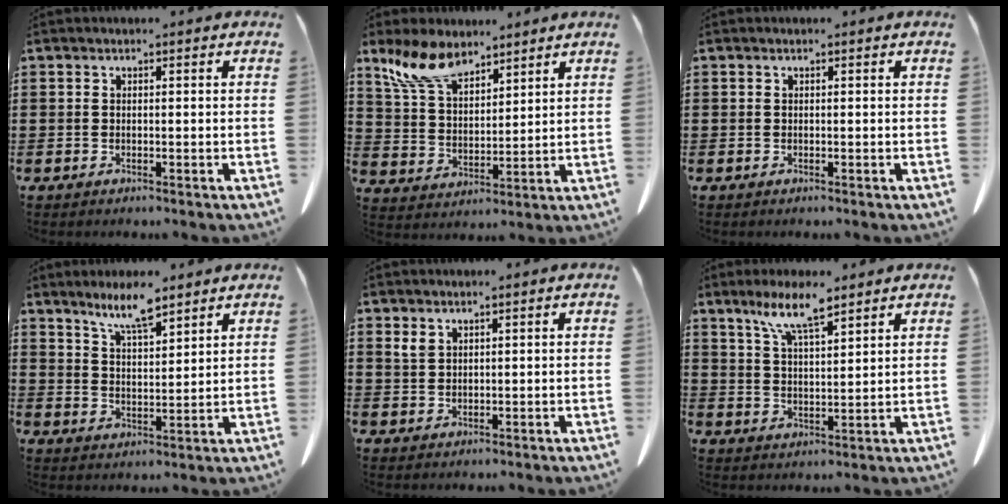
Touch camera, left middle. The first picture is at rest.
{"total": 9.1, "force": [7.0, 3.7, 4.5], "torque": [-0.113, -0.010, 0.134]}
{"total": 0.0}
{"total": 6.9, "force": [5.7, 1.0, 3.8], "torque": [-0.089, -0.016, 0.104]}
{"total": 2.0, "force": [1.4, 1.1, 0.8], "torque": [-0.021, 0.001, 0.029]}
{"total": 7.8, "force": [5.8, 1.3, 5.2], "torque": [-0.116, -0.011, 0.103]}